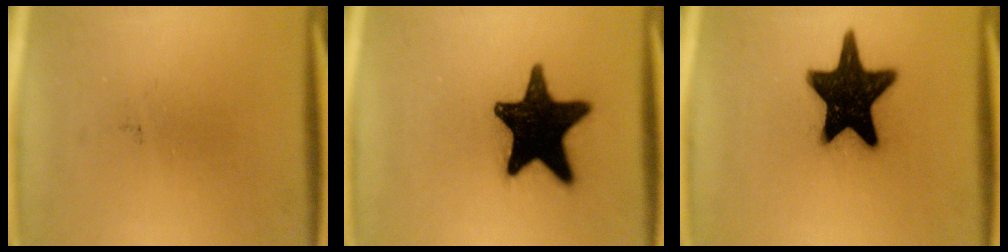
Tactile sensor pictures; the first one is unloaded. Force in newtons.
{"total": 19.6}
{"total": 18.7}